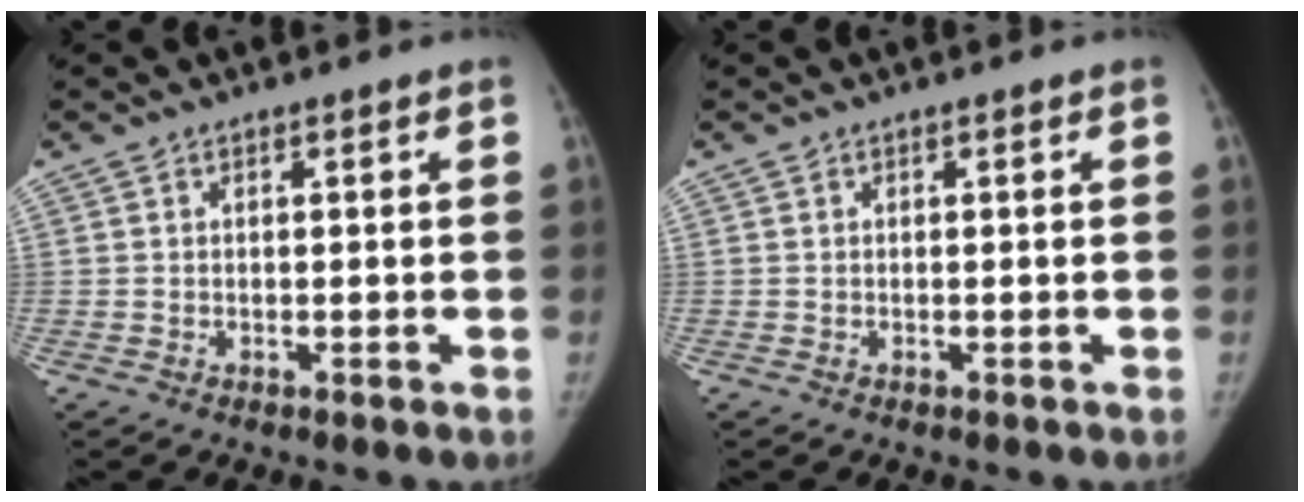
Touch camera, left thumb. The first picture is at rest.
{"total": 0.0}